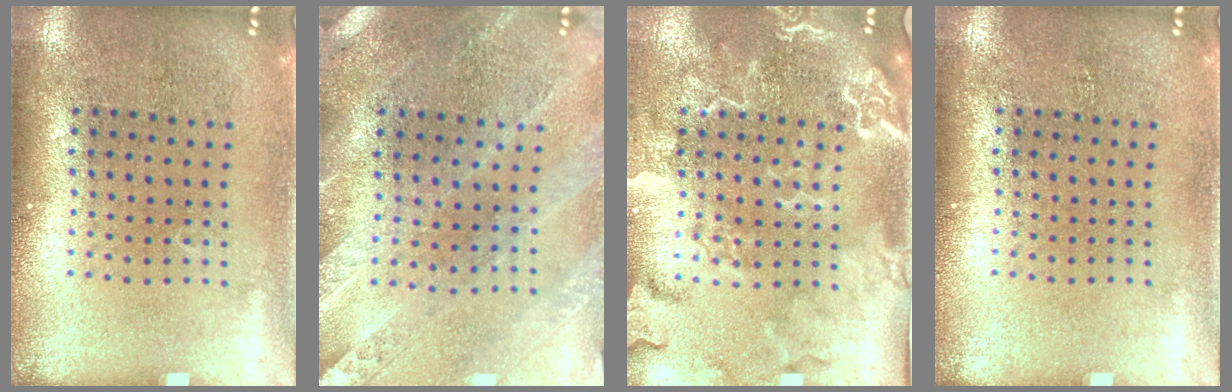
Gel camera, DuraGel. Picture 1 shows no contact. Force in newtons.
{"total": 0.6, "press": 0.6, "slide": 0.2}
{"total": 2.8, "press": 2.5, "slide": 1.3}
{"total": 0.0}